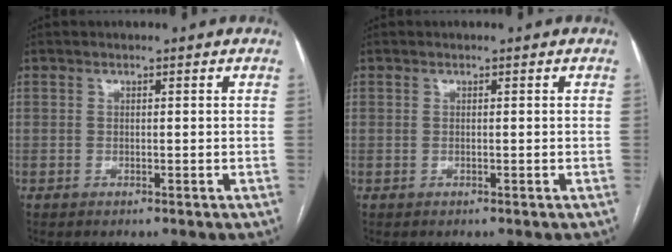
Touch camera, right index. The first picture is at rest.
{"total": 0.0}